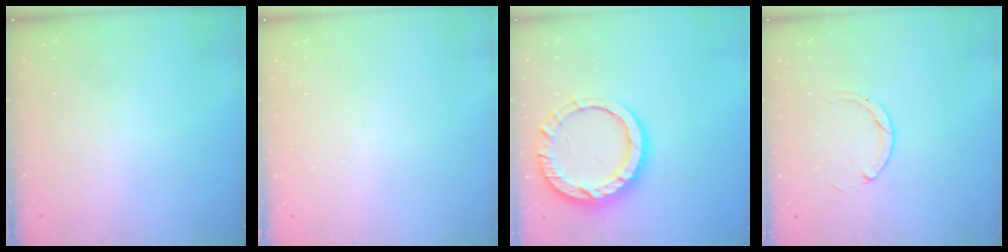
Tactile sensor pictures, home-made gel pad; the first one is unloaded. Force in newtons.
{"total": 2.5, "press": 2.5, "slide": 0.2}
{"total": 15.0, "press": 14.9, "slide": 1.3}
{"total": 2.5, "press": 2.5, "slide": 0.3}